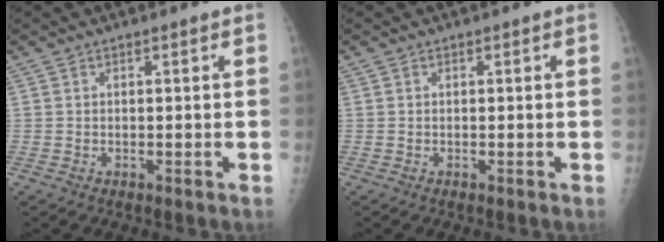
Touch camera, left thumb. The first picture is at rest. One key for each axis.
{"total": 0.0}